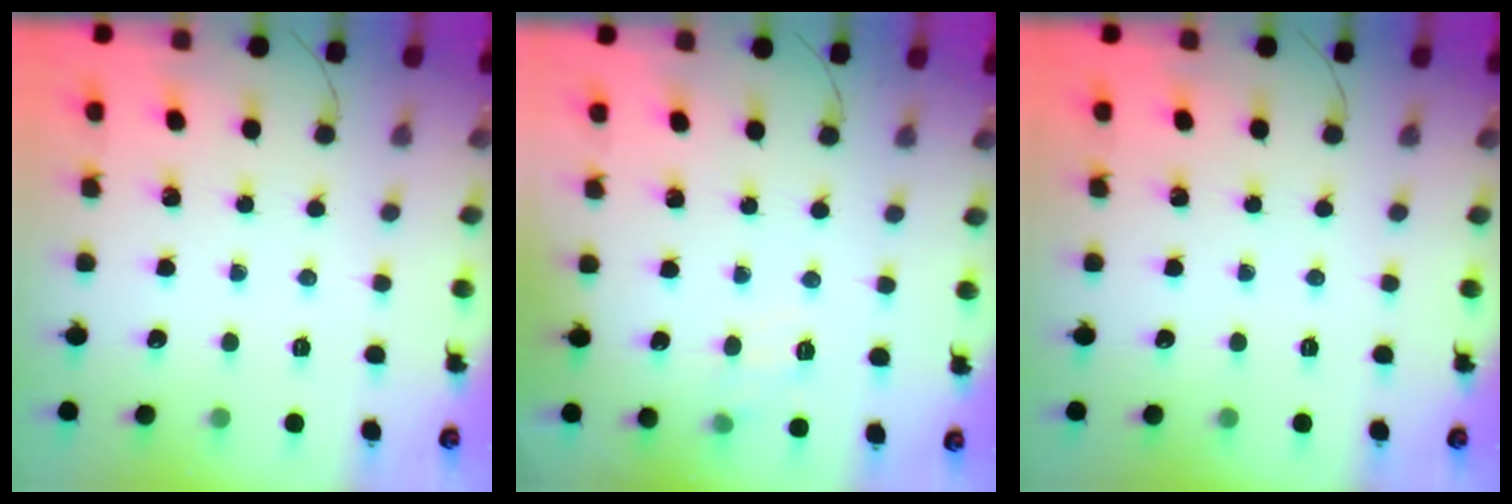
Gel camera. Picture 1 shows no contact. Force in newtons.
{"total": 4.9, "press": 4.5, "slide": 1.7}
{"total": 0.0}